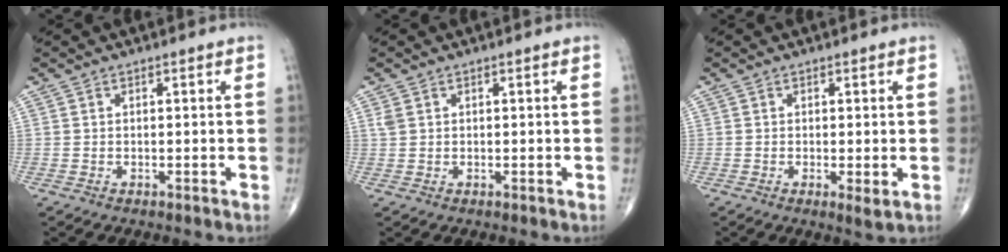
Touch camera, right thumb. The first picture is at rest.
{"total": 1.2, "force": [0.6, 0.8, 0.7], "torque": [-0.016, 0.007, 0.017]}
{"total": 2.0, "force": [-0.3, 0.4, 2.0], "torque": [-0.037, -0.009, -0.007]}